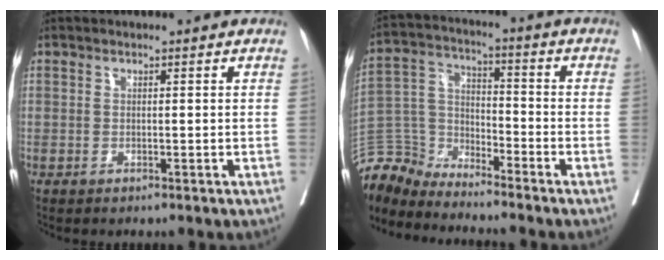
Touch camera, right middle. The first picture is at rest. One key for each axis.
{"total": 9.0, "fx": -9.0, "fy": 0.6, "fz": -0.6, "tx": 0.008, "ty": 0.029, "tz": -0.183}